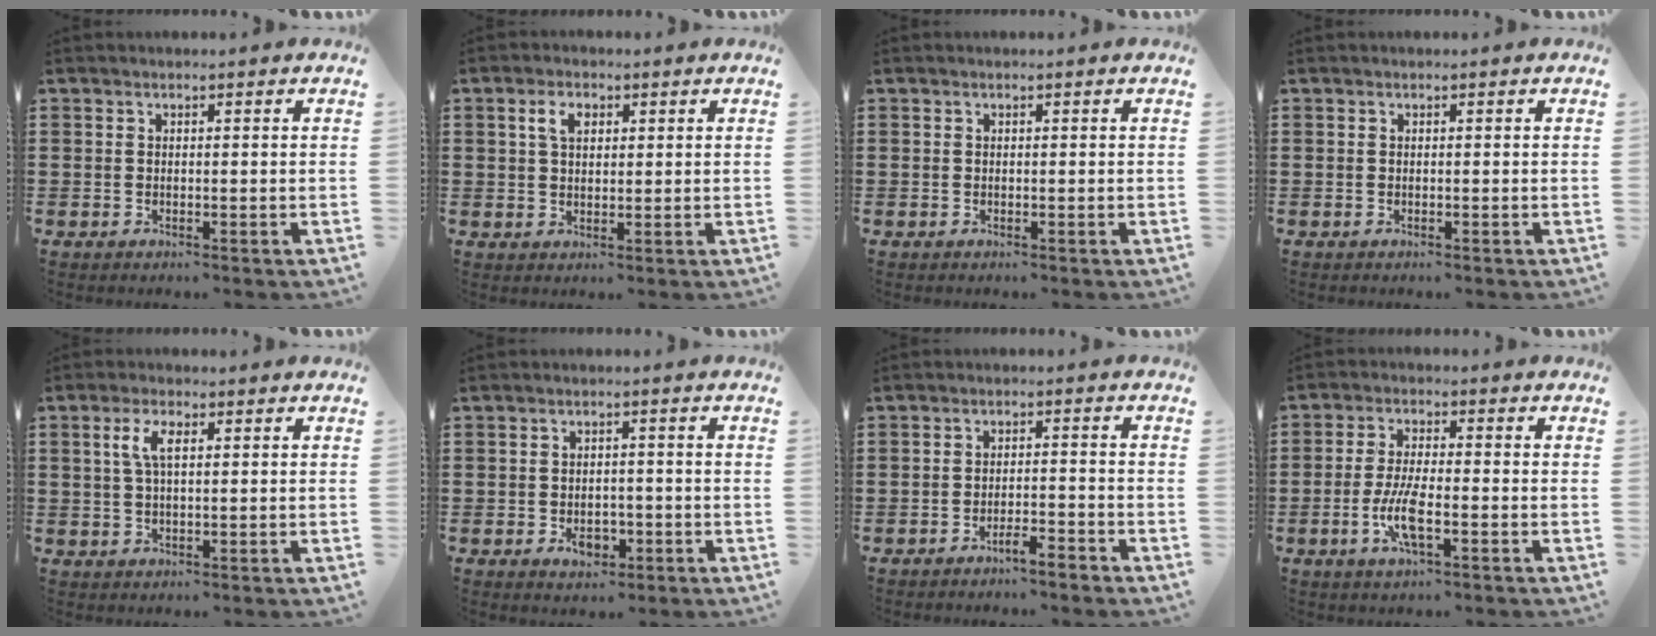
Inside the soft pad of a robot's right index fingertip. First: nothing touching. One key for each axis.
{"total": 3.3, "fx": 1.3, "fy": 2.0, "fz": 2.3, "tx": -0.054, "ty": 0.013, "tz": 0.021}
{"total": 0.0}
{"total": 0.0}
{"total": 4.1, "fx": 1.1, "fy": 1.7, "fz": 3.6, "tx": -0.076, "ty": 0.010, "tz": 0.018}
{"total": 3.3, "fx": -1.3, "fy": 2.2, "fz": 2.1, "tx": -0.032, "ty": 0.000, "tz": -0.025}
{"total": 3.1, "fx": -2.8, "fy": -0.1, "fz": 1.2, "tx": -0.024, "ty": 0.001, "tz": -0.055}
{"total": 6.1, "fx": -2.2, "fy": 1.5, "fz": 5.5, "tx": -0.126, "ty": -0.010, "tz": -0.046}